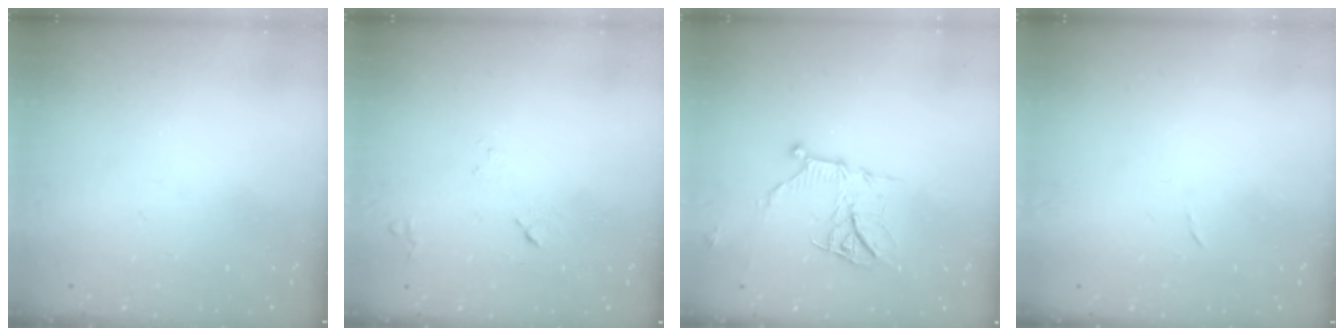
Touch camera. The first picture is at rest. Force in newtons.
{"total": 8.0, "press": 7.9, "slide": 0.8}
{"total": 11.9, "press": 11.9, "slide": 0.1}
{"total": 2.3, "press": 2.3, "slide": 0.4}